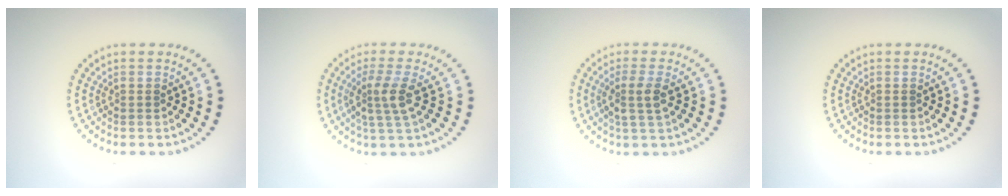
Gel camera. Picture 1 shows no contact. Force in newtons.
{"total": 2.7, "press": 2.1, "slide": 1.8}
{"total": 2.2, "press": 1.9, "slide": 1.1}
{"total": 0.0}